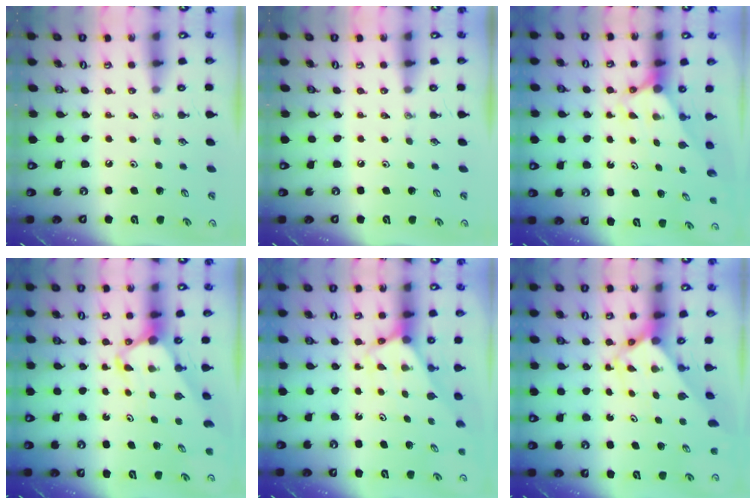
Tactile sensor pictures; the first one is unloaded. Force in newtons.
{"total": 0.0}
{"total": 2.7, "press": 2.7, "slide": 0.0}
{"total": 3.9, "press": 3.9, "slide": 0.4}
{"total": 2.9, "press": 2.9, "slide": 0.2}
{"total": 3.2, "press": 3.1, "slide": 0.3}